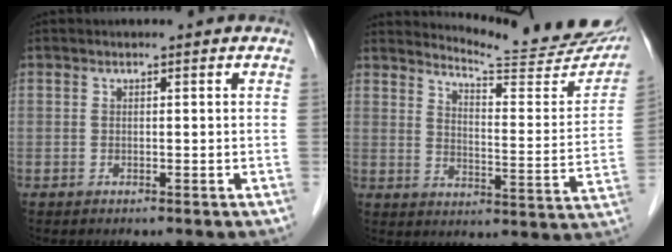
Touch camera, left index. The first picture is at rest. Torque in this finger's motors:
{"motor_torque": [0.31, -0.44, 0.24, 0.05]}